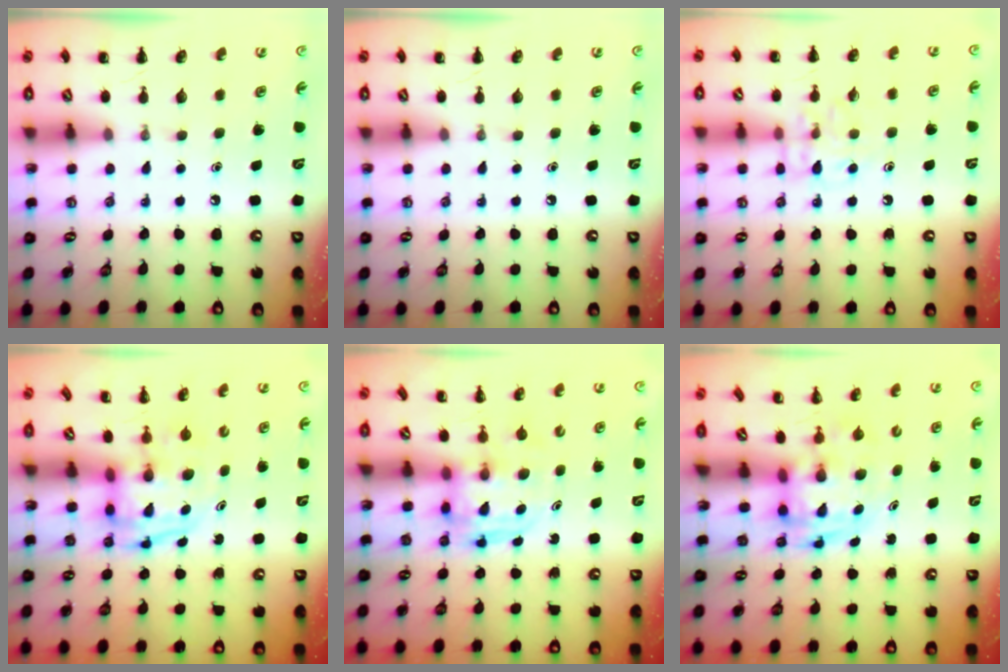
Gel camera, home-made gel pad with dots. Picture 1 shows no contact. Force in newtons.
{"total": 0.0}
{"total": 8.9, "press": 8.8, "slide": 0.7}
{"total": 3.8, "press": 3.7, "slide": 0.5}
{"total": 3.6, "press": 3.6, "slide": 0.3}
{"total": 3.5, "press": 3.4, "slide": 0.7}